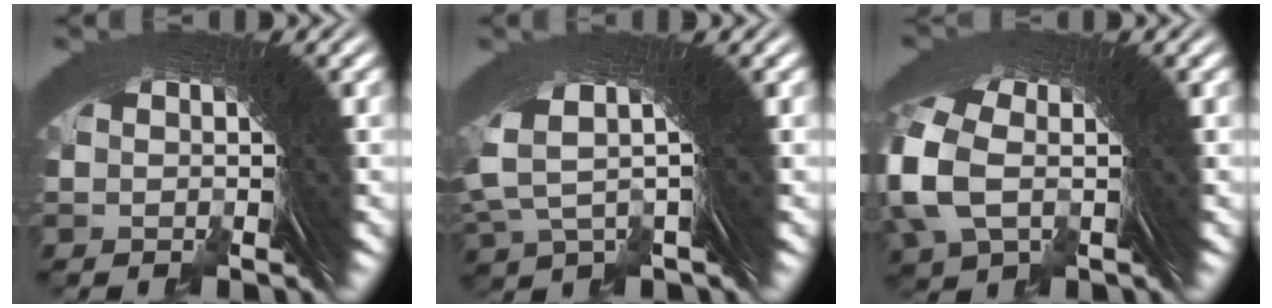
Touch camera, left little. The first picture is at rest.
{"total": 6.9, "force": [2.8, 3.1, 5.5], "torque": [-0.103, 0.012, 0.037]}
{"total": 3.3, "force": [0.2, 2.1, 2.5], "torque": [-0.076, -0.009, 0.014]}